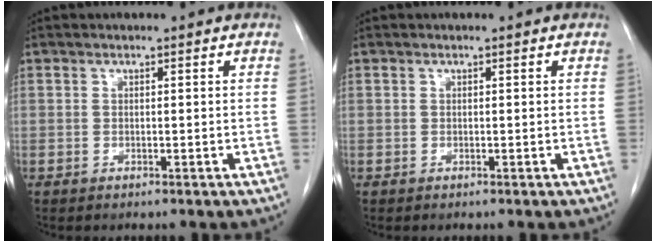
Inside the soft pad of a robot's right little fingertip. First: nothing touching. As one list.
[{"total": 0.0}]